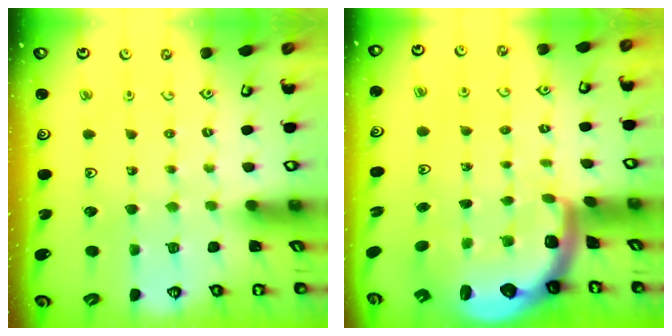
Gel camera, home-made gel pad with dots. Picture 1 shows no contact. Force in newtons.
{"total": 2.9, "press": 2.6, "slide": 1.4}